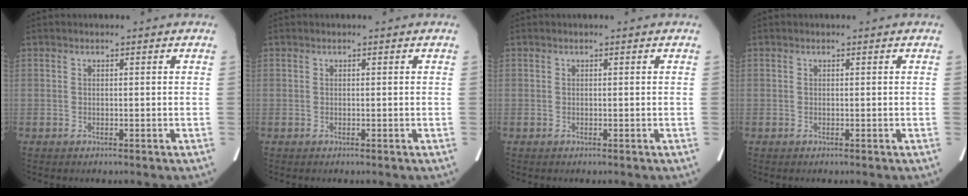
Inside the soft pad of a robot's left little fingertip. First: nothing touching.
{"total": 0.0}
{"total": 0.0}
{"total": 0.0}